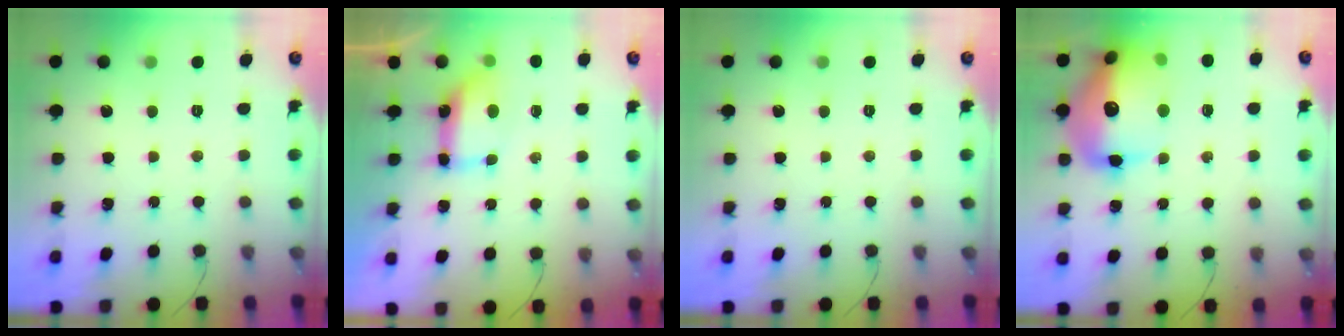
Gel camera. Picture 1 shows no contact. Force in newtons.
{"total": 7.1, "press": 7.1, "slide": 0.5}
{"total": 0.0}
{"total": 22.4, "press": 22.0, "slide": 4.2}